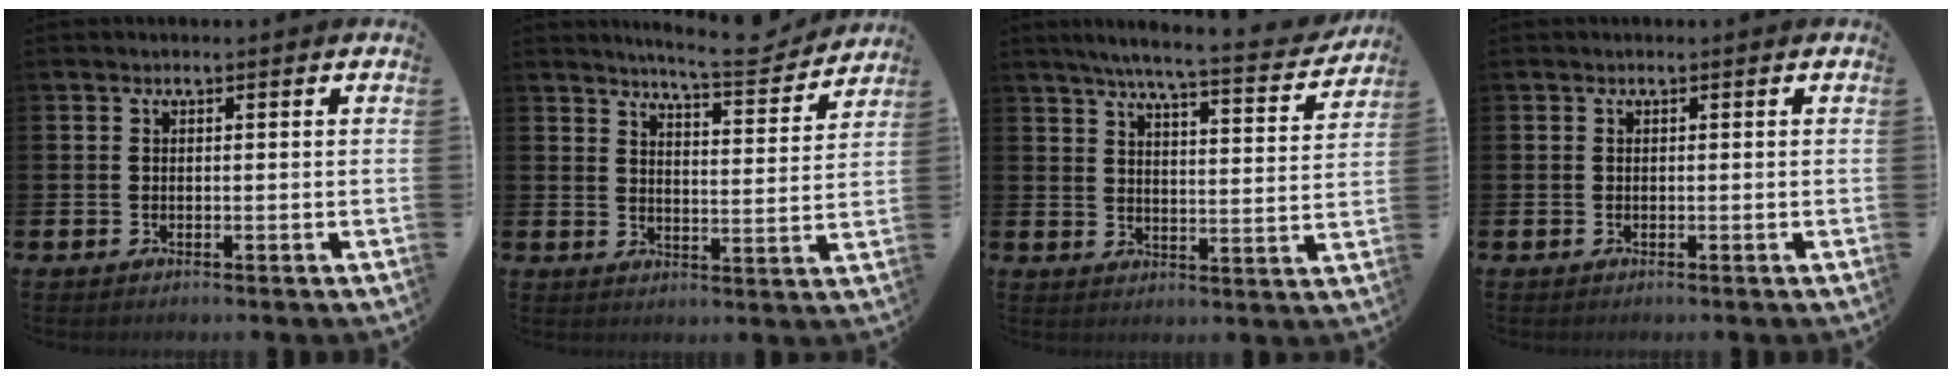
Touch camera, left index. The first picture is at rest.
{"total": 6.7, "force": [6.4, 0.2, 1.7], "torque": [-0.034, -0.048, 0.109]}
{"total": 6.6, "force": [6.0, 0.2, 2.7], "torque": [-0.058, -0.047, 0.097]}
{"total": 0.0}